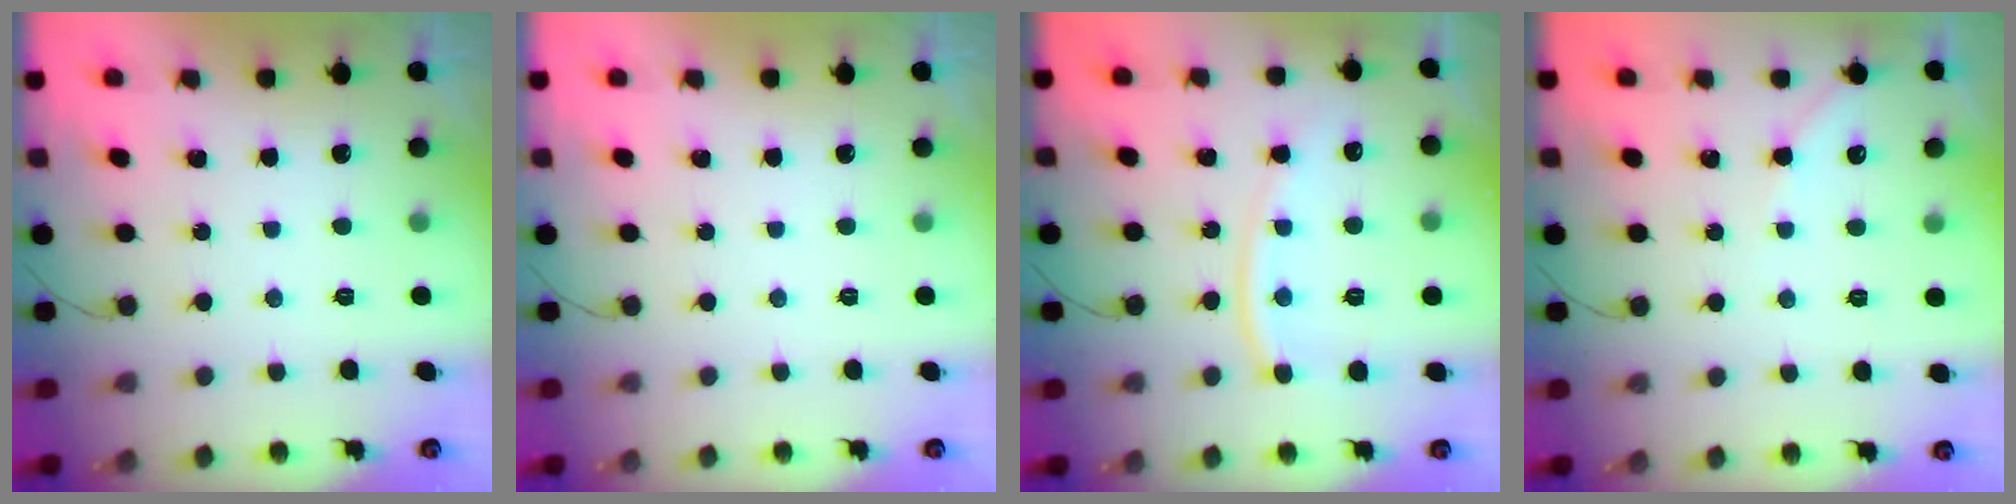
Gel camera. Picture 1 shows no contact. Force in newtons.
{"total": 0.0}
{"total": 11.3, "press": 11.2, "slide": 0.8}
{"total": 3.5, "press": 3.5, "slide": 0.5}